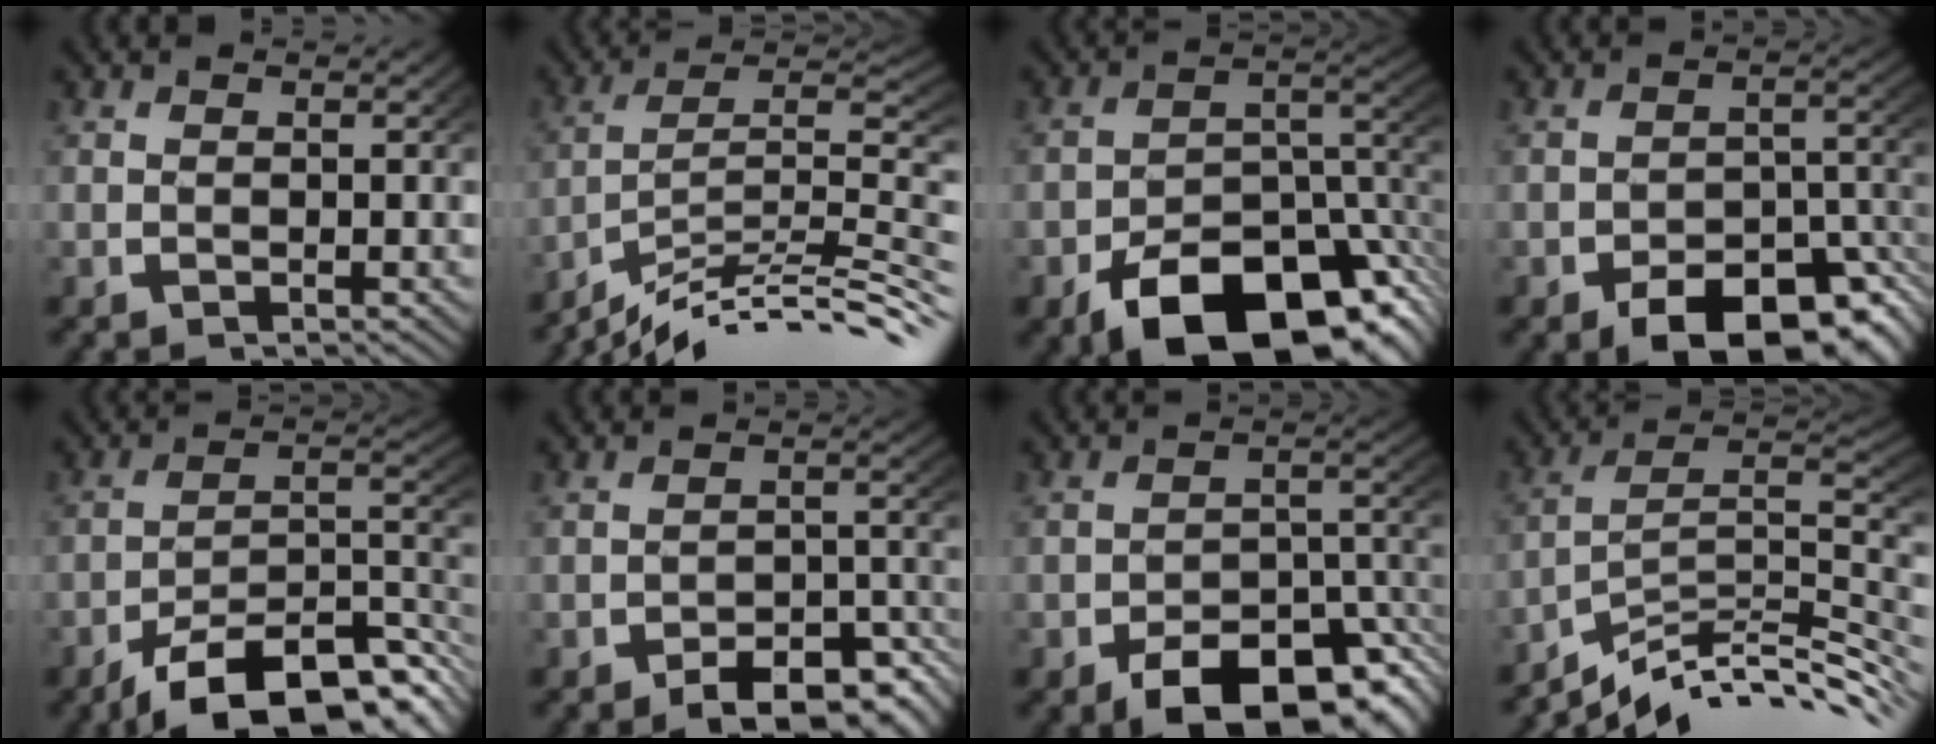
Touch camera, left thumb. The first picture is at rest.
{"total": 12.7, "force": [-7.8, 5.9, 8.1], "torque": [-0.118, -0.012, -0.116]}
{"total": 14.4, "force": [-7.3, 7.5, 9.8], "torque": [-0.143, -0.038, -0.086]}
{"total": 8.6, "force": [-5.4, 4.1, 5.2], "torque": [-0.071, -0.024, -0.071]}
{"total": 11.3, "force": [-6.7, 5.3, 7.4], "torque": [-0.114, -0.028, -0.085]}
{"total": 6.2, "force": [-4.2, 2.6, 3.7], "torque": [-0.040, -0.013, -0.064]}
{"total": 9.7, "force": [-6.1, 4.6, 6.0], "torque": [-0.083, -0.026, -0.078]}
{"total": 12.4, "force": [-6.7, 6.7, 8.0], "torque": [-0.119, -0.012, -0.099]}